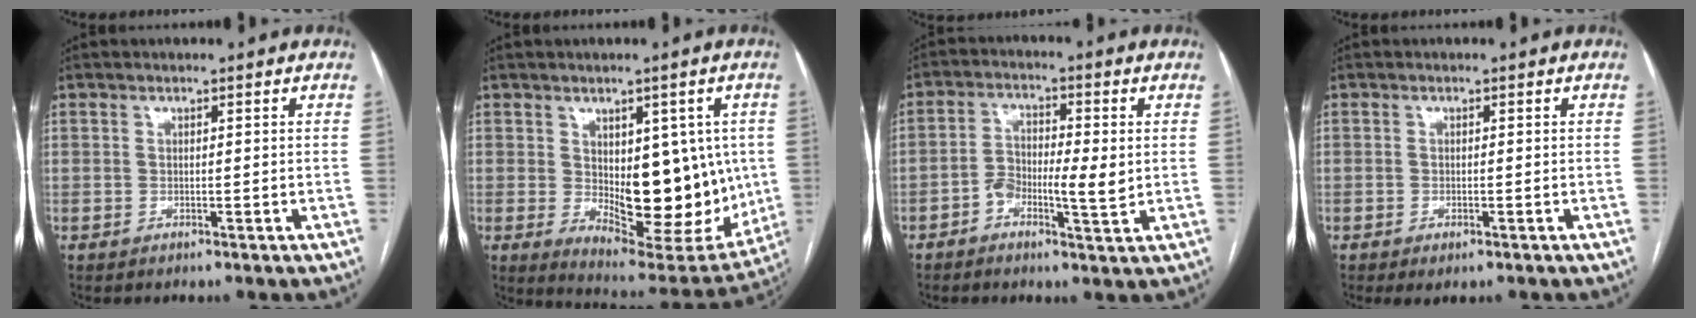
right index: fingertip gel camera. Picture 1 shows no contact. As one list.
[{"total": 17.4, "force": [-0.1, 8.1, 15.4], "torque": [-0.216, -0.012, 0.024]}, {"total": 6.1, "force": [-1.1, 2.3, 5.6], "torque": [-0.105, 0.013, -0.022]}, {"total": 1.7, "force": [-0.8, 0.7, 1.3], "torque": [-0.023, -0.005, -0.005]}]